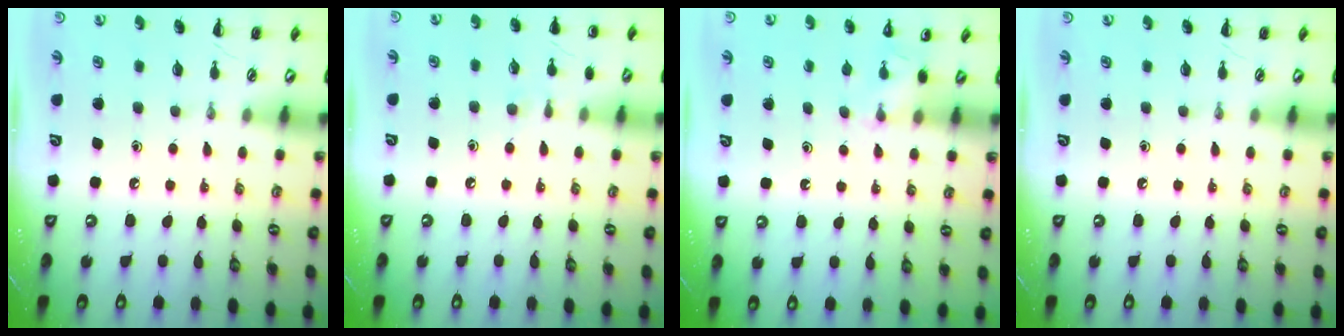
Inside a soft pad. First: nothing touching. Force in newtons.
{"total": 6.2, "press": 5.9, "slide": 1.9}
{"total": 5.2, "press": 5.0, "slide": 1.5}
{"total": 0.0}